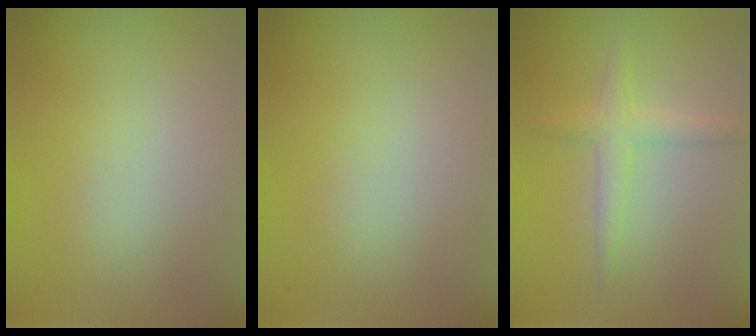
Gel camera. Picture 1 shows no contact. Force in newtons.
{"total": 0.0}
{"total": 2.0, "press": 2.0, "slide": 0.1}